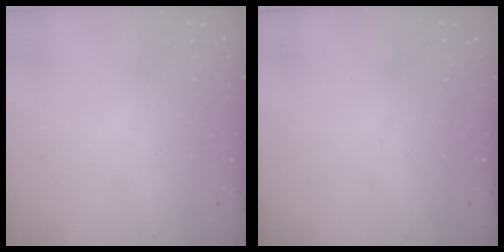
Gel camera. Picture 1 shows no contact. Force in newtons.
{"total": 0.0}